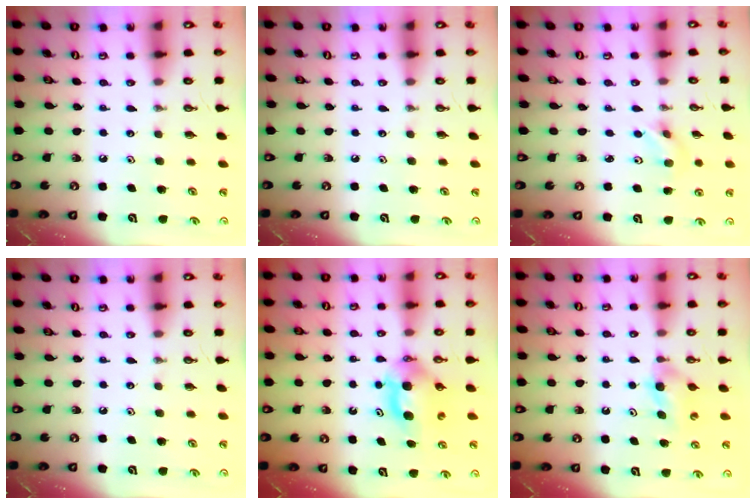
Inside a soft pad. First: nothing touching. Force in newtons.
{"total": 0.0}
{"total": 2.6, "press": 2.4, "slide": 0.9}
{"total": 0.0}
{"total": 6.7, "press": 5.7, "slide": 3.5}
{"total": 4.1, "press": 4.0, "slide": 0.9}